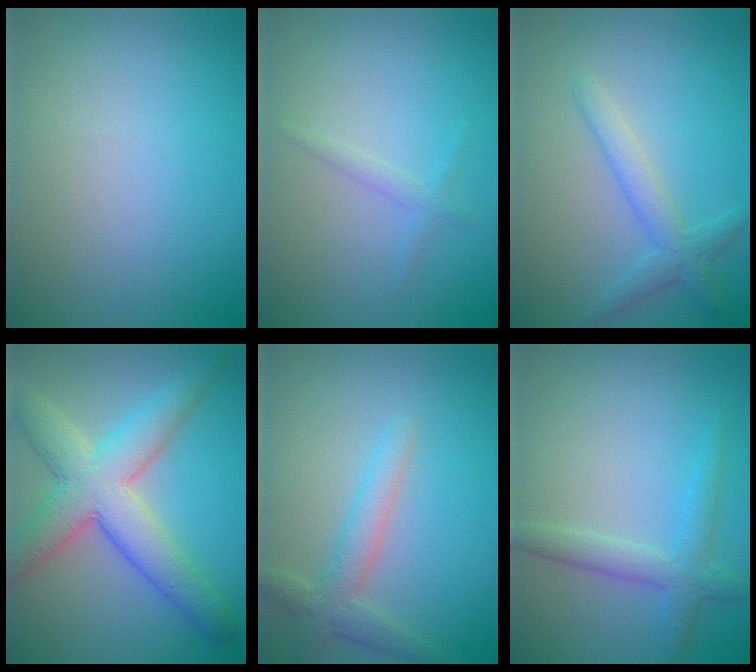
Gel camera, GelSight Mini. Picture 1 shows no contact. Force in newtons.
{"total": 1.0, "press": 1.0, "slide": 0.1}
{"total": 2.6, "press": 2.6, "slide": 0.1}
{"total": 7.3, "press": 7.3, "slide": 0.4}
{"total": 2.8, "press": 2.8, "slide": 0.3}
{"total": 2.8, "press": 2.8, "slide": 0.1}